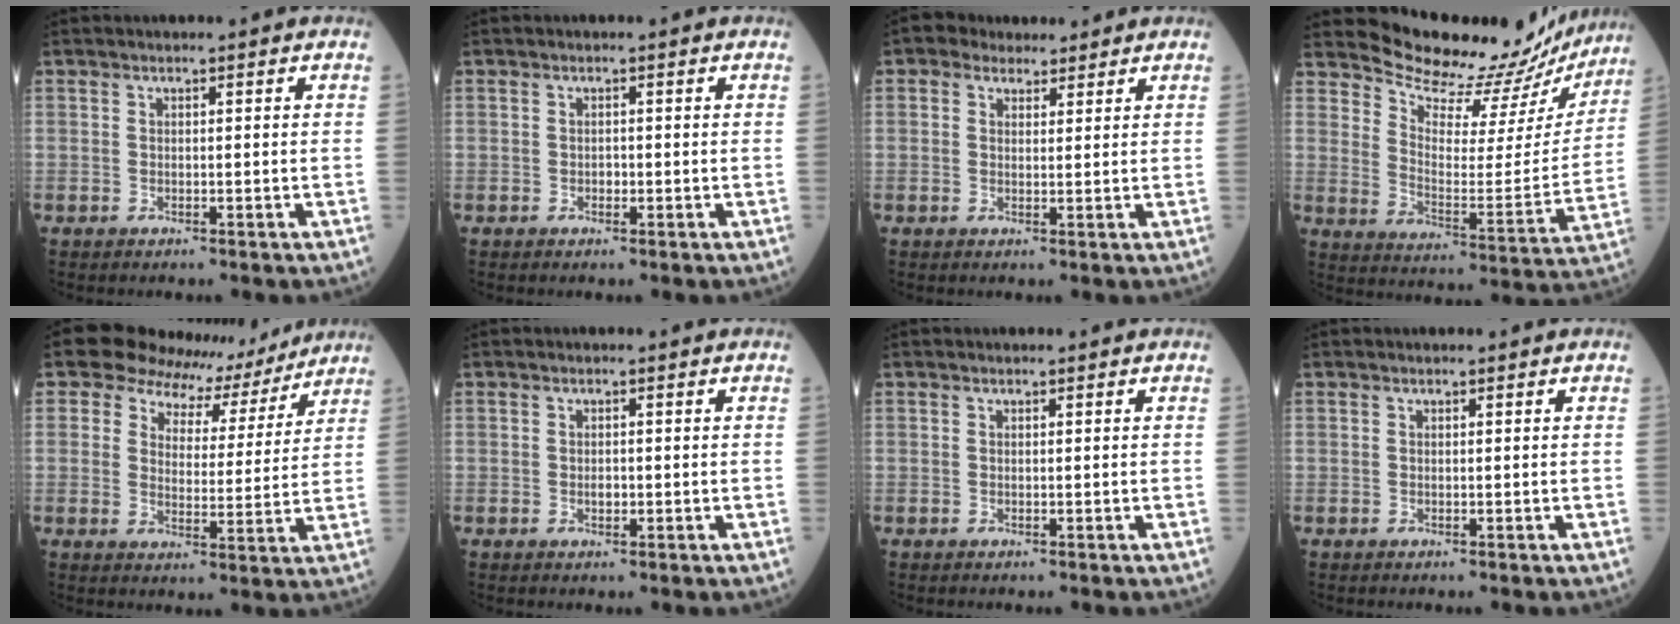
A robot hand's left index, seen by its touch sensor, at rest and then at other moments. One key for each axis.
{"total": 0.7, "fx": -0.3, "fy": 0.4, "fz": 0.3, "tx": 0.001, "ty": 0.000, "tz": -0.008}
{"total": 4.1, "fx": 3.0, "fy": 2.5, "fz": 1.1, "tx": -0.010, "ty": 0.020, "tz": 0.049}
{"total": 18.0, "fx": 17.6, "fy": 3.4, "fz": 2.2, "tx": -0.019, "ty": -0.085, "tz": 0.210}
{"total": 9.1, "fx": 8.1, "fy": 3.9, "fz": 1.1, "tx": -0.012, "ty": 0.001, "tz": 0.102}
{"total": 0.9, "fx": -0.3, "fy": 0.6, "fz": 0.7, "tx": -0.007, "ty": -0.001, "tz": -0.004}
{"total": 0.0}
{"total": 0.0}